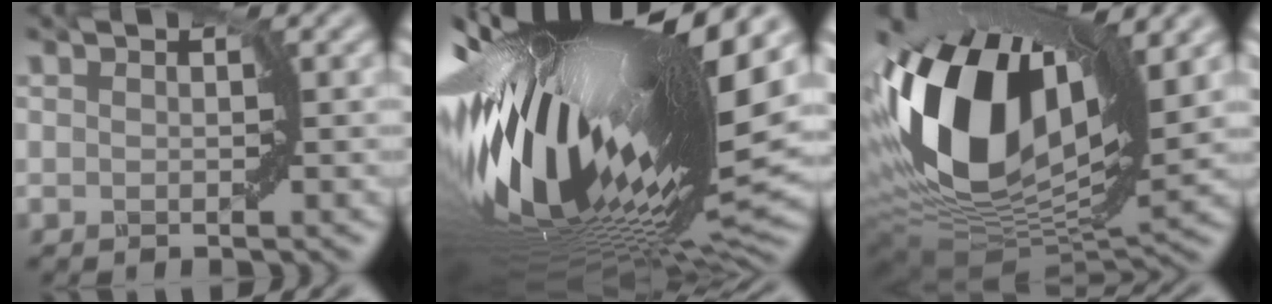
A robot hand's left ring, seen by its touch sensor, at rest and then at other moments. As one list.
[{"total": 19.0, "force": [3.3, 4.6, 18.1], "torque": [-0.360, -0.049, 0.087]}, {"total": 16.2, "force": [3.8, 9.0, 12.9], "torque": [-0.290, 0.019, 0.064]}]